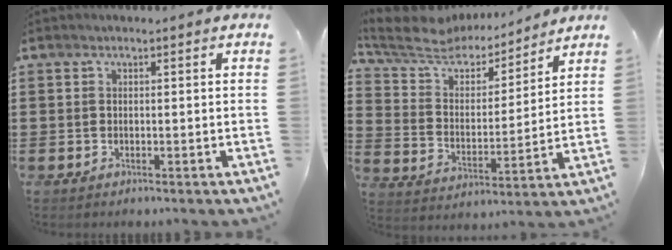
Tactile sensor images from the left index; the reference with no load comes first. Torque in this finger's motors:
{"motor_torque": [2.14, 0.00, 1.05, 0.17]}